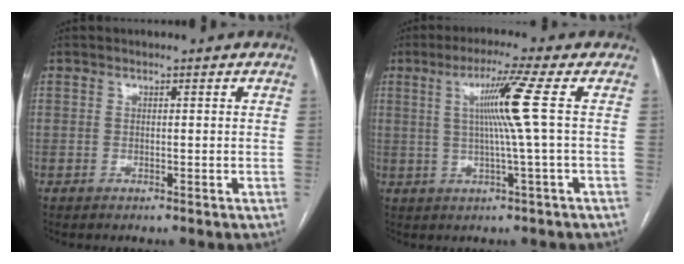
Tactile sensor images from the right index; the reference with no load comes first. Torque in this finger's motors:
{"motor_torque": [0.42, -0.03, 0.23, 0.12]}